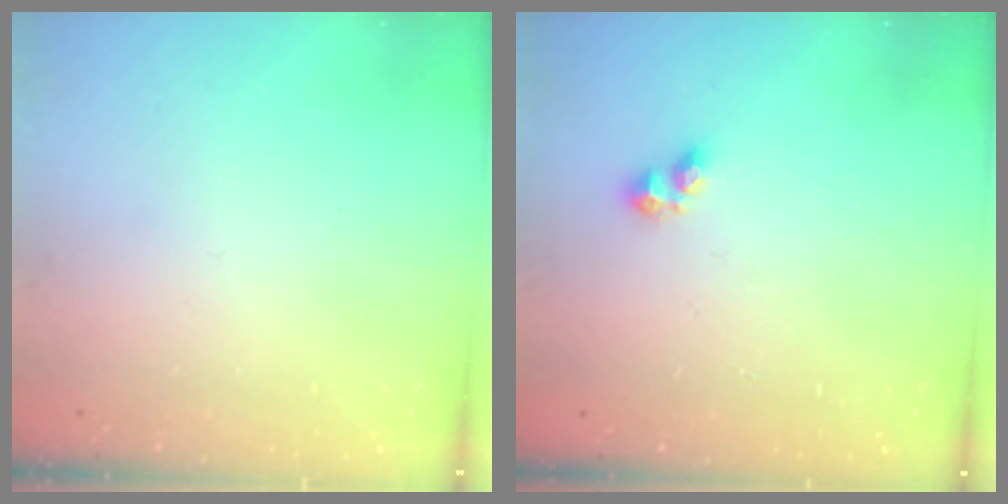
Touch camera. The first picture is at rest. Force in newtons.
{"total": 1.8, "press": 1.7, "slide": 0.5}